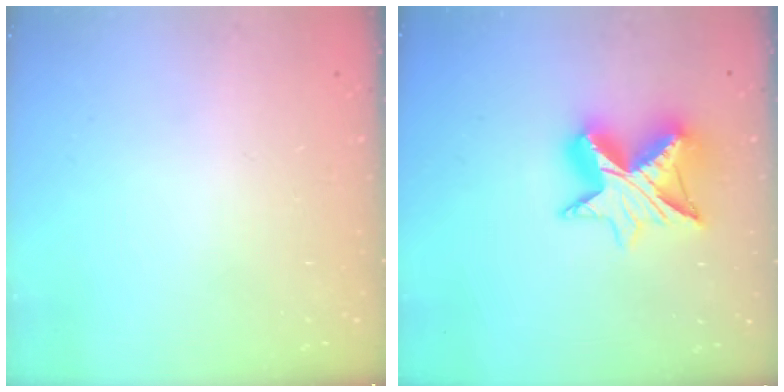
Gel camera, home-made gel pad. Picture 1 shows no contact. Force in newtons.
{"total": 12.1, "press": 12.0, "slide": 0.9}